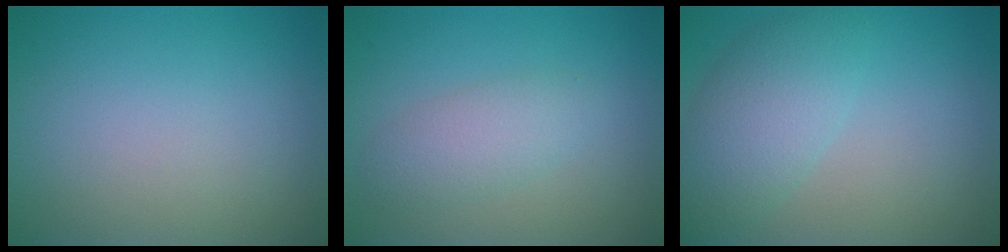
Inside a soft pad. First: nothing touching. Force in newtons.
{"total": 2.7, "press": 2.7, "slide": 0.1}
{"total": 4.8, "press": 4.8, "slide": 0.3}